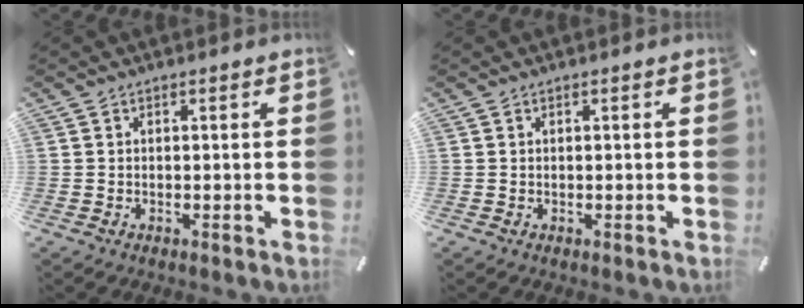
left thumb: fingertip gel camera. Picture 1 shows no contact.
{"total": 0.0}